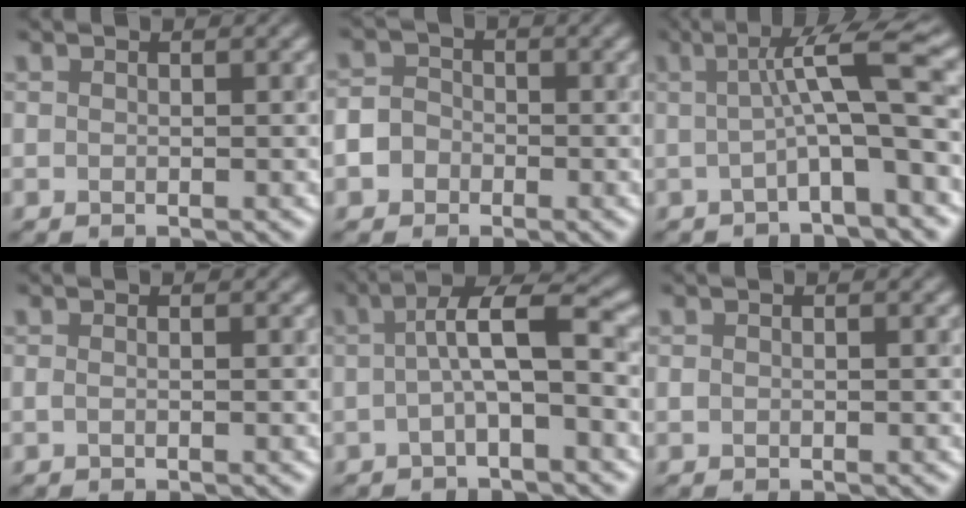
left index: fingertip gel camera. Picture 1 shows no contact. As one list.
[{"total": 2.4, "force": [-1.0, 2.0, 0.8], "torque": [0.001, 0.006, -0.022]}, {"total": 7.0, "force": [0.2, 1.2, 6.9], "torque": [-0.093, 0.022, -0.005]}, {"total": 0.6, "force": [-0.2, 0.2, 0.5], "torque": [-0.008, -0.001, -0.007]}, {"total": 4.5, "force": [-0.1, 1.0, 4.4], "torque": [-0.074, 0.024, -0.009]}, {"total": 0.0}]